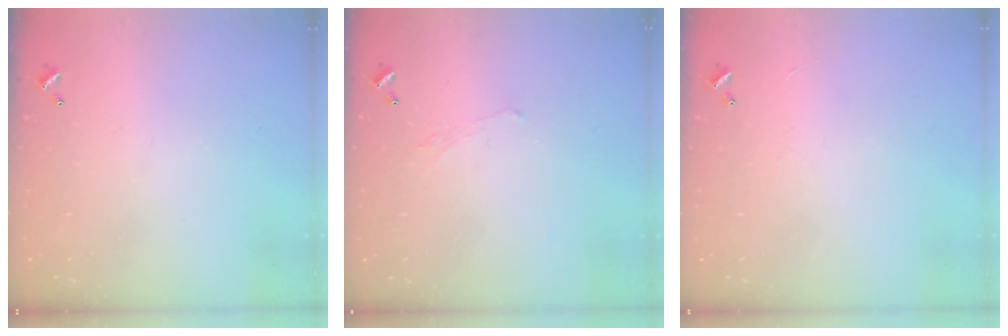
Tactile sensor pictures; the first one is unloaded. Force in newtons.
{"total": 0.6, "press": 0.2, "slide": 0.6}
{"total": 1.2, "press": 1.1, "slide": 0.4}